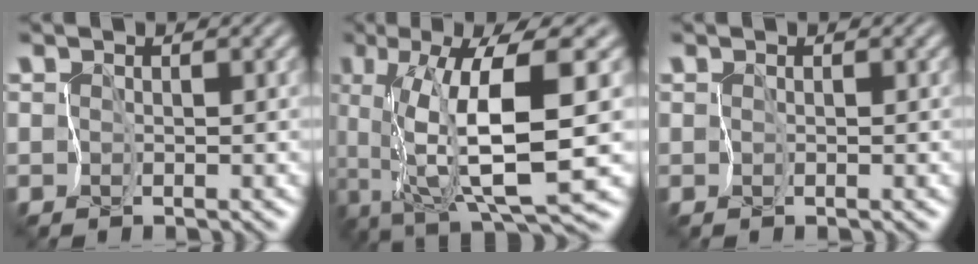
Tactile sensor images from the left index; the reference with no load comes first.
{"total": 9.9, "force": [0.8, 1.7, 9.7], "torque": [-0.152, -0.005, 0.020]}
{"total": 0.0}